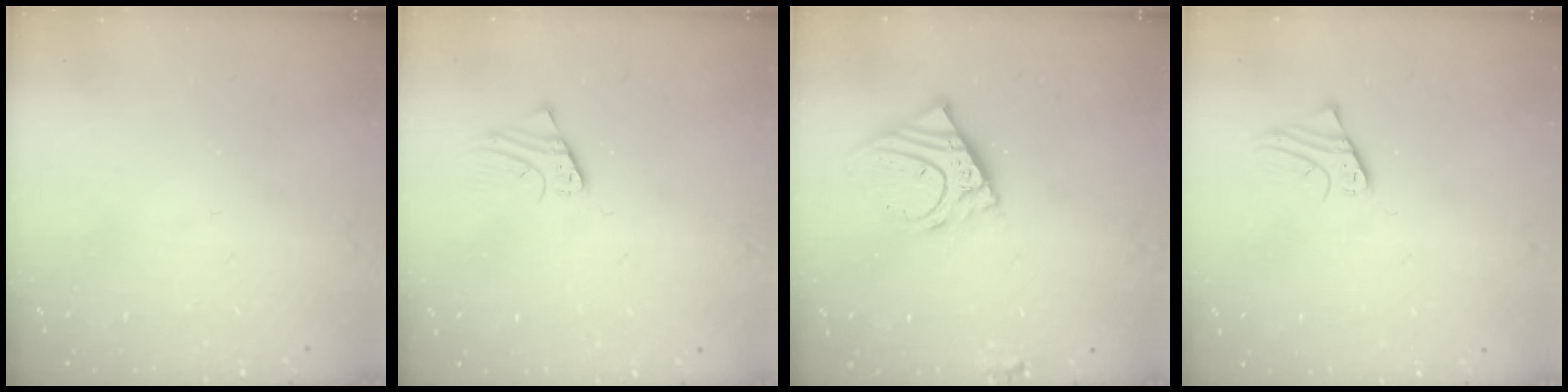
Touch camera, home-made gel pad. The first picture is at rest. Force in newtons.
{"total": 1.9, "press": 1.9, "slide": 0.1}
{"total": 12.1, "press": 12.0, "slide": 2.1}
{"total": 2.0, "press": 2.0, "slide": 0.1}